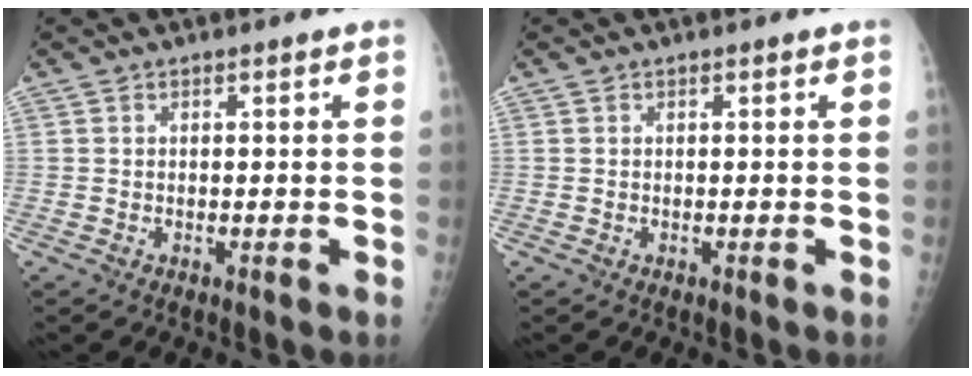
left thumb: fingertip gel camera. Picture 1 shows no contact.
{"total": 0.0}